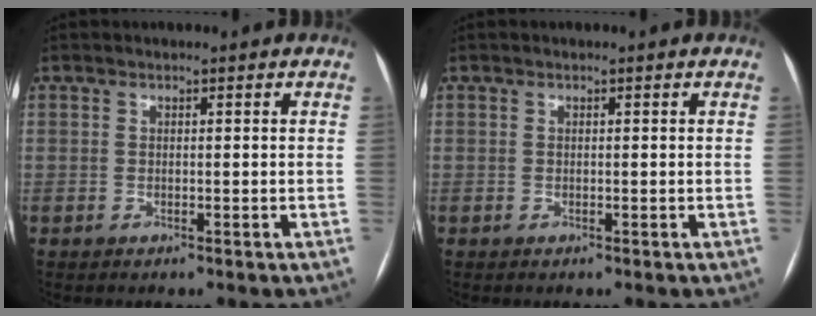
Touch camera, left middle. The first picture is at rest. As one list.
[{"total": 0.0}]